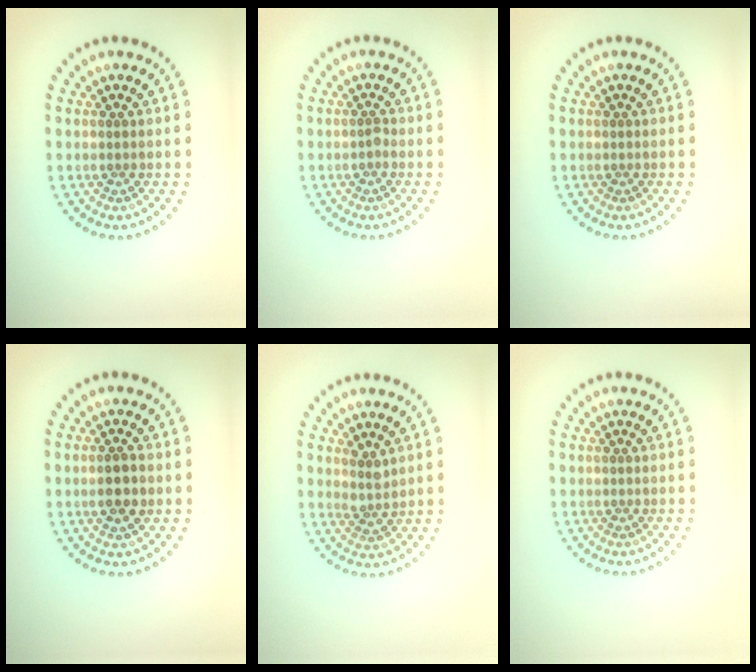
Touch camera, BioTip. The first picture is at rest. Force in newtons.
{"total": 0.6, "press": 0.4, "slide": 0.3}
{"total": 0.0}
{"total": 2.5, "press": 2.5, "slide": 0.6}
{"total": 1.9, "press": 1.4, "slide": 1.2}
{"total": 0.0}